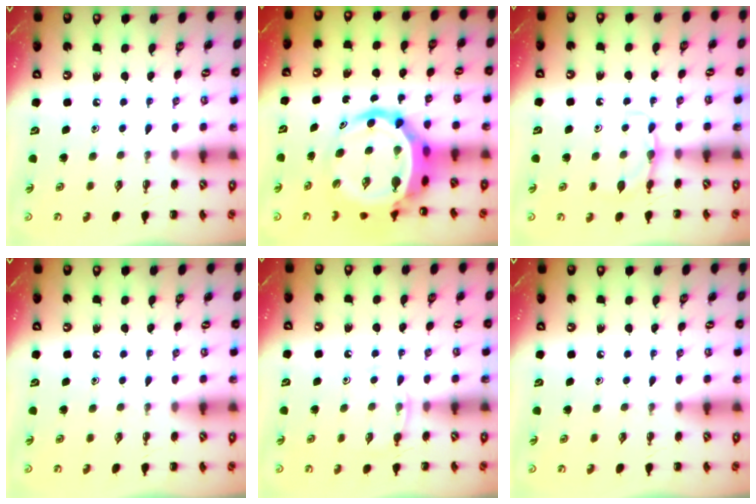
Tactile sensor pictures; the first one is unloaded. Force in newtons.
{"total": 10.2, "press": 9.7, "slide": 2.9}
{"total": 4.6, "press": 4.3, "slide": 1.5}
{"total": 0.0}
{"total": 4.8, "press": 4.5, "slide": 1.7}
{"total": 0.0}